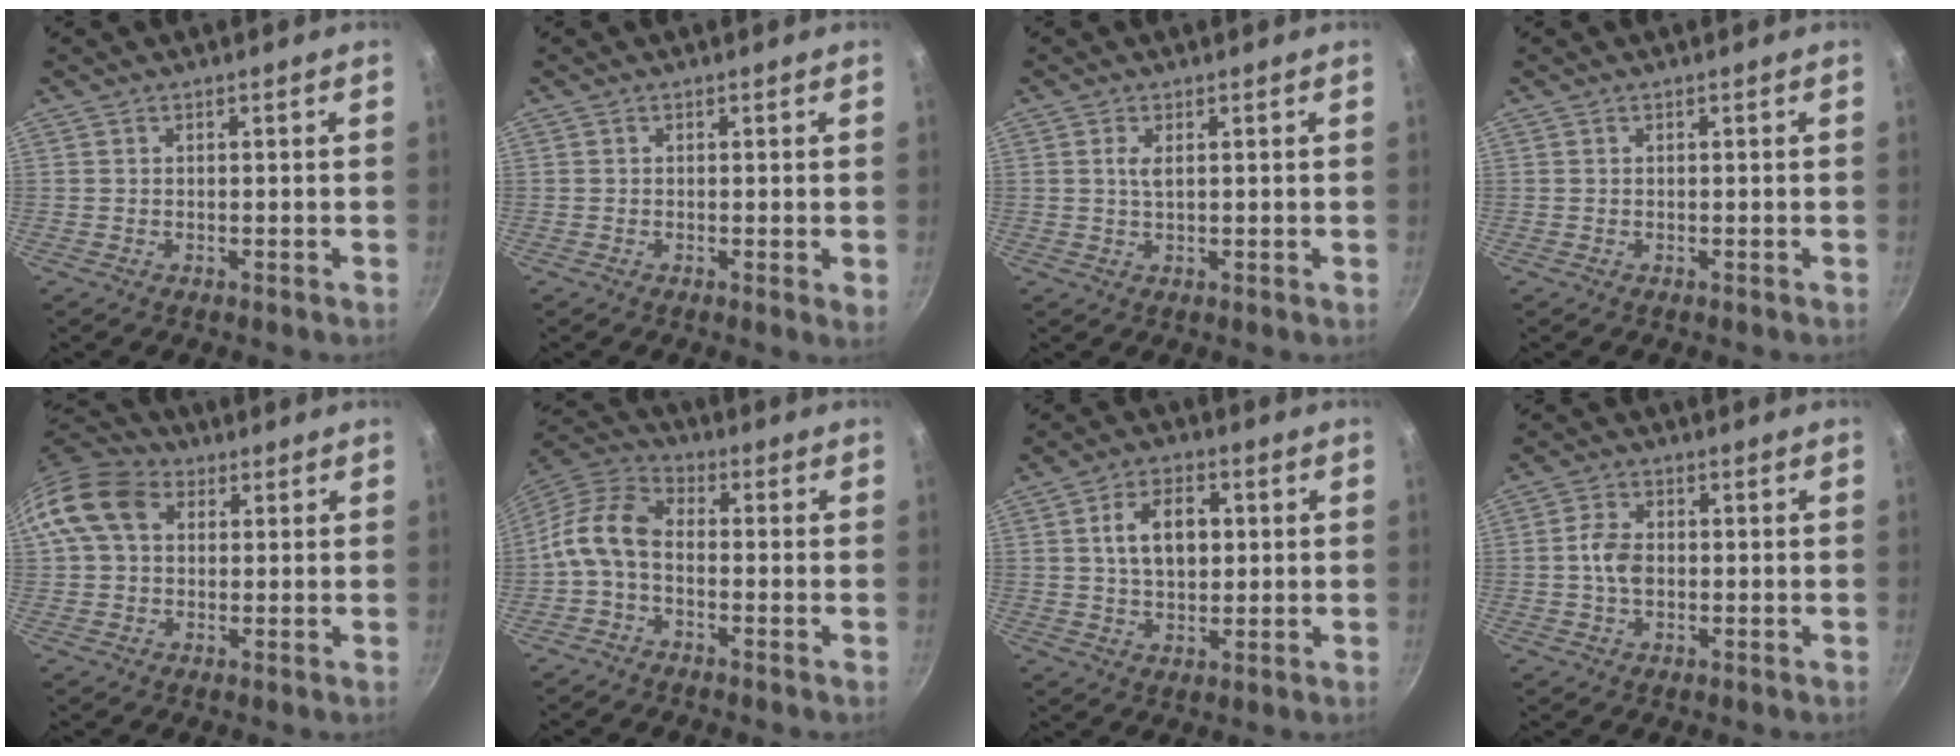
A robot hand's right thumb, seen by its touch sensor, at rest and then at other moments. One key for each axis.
{"total": 1.4, "fx": 0.0, "fy": 0.2, "fz": 1.4, "tx": -0.021, "ty": -0.006, "tz": -0.003}
{"total": 2.0, "fx": 0.6, "fy": 0.7, "fz": 1.8, "tx": -0.036, "ty": -0.001, "tz": 0.013}
{"total": 0.0}
{"total": 11.2, "fx": 2.8, "fy": 8.4, "fz": 6.9, "tx": -0.112, "ty": 0.019, "tz": 0.032}
{"total": 9.1, "fx": -1.9, "fy": 5.6, "fz": 6.9, "tx": -0.141, "ty": 0.041, "tz": -0.055}
{"total": 9.5, "fx": 1.7, "fy": 6.0, "fz": 7.2, "tx": -0.103, "ty": 0.006, "tz": 0.026}
{"total": 5.0, "fx": -0.3, "fy": 3.4, "fz": 3.7, "tx": -0.067, "ty": 0.013, "tz": -0.012}